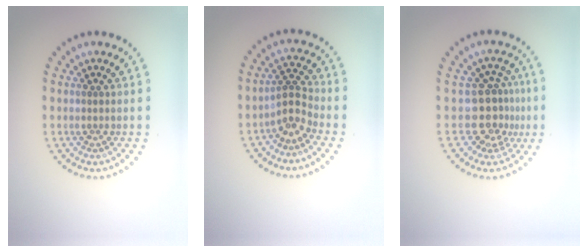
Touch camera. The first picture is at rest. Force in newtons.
{"total": 2.5, "press": 1.8, "slide": 1.7}
{"total": 3.5, "press": 2.6, "slide": 2.3}